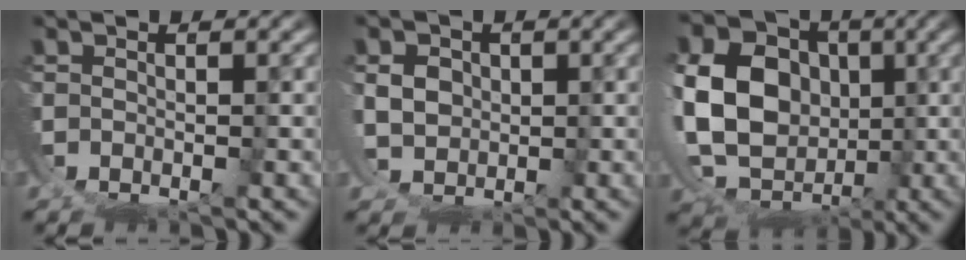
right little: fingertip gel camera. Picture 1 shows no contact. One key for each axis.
{"total": 2.7, "fx": 0.8, "fy": 1.8, "fz": 1.9, "tx": -0.031, "ty": -0.014, "tz": 0.027}
{"total": 13.3, "fx": 0.0, "fy": 10.1, "fz": 8.7, "tx": -0.163, "ty": -0.045, "tz": 0.016}